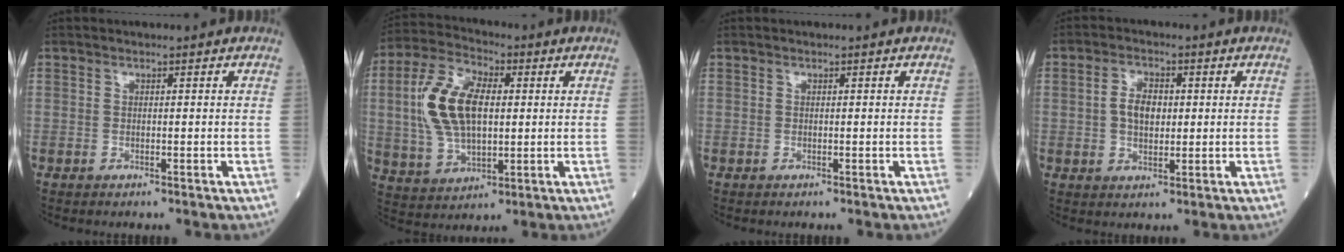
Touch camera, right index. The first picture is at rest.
{"total": 13.2, "force": [1.6, 6.6, 11.3], "torque": [-0.250, 0.018, 0.034]}
{"total": 0.0}
{"total": 4.6, "force": [0.5, 2.7, 3.7], "torque": [-0.076, 0.007, 0.010]}